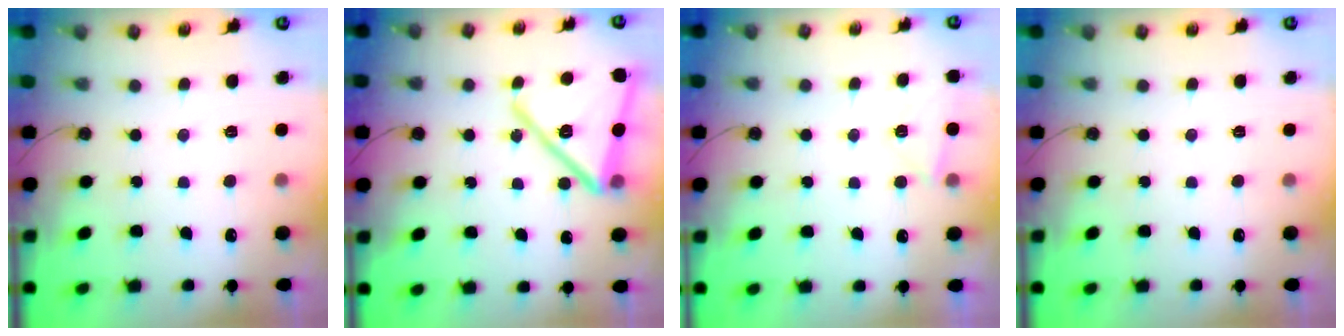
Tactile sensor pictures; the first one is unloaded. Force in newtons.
{"total": 21.3, "press": 21.2, "slide": 2.1}
{"total": 3.8, "press": 3.8, "slide": 0.7}
{"total": 0.0}